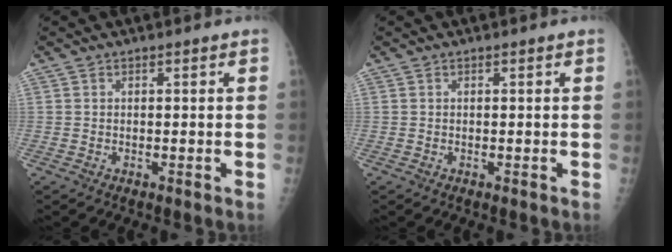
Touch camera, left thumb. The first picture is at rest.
{"total": 0.0}